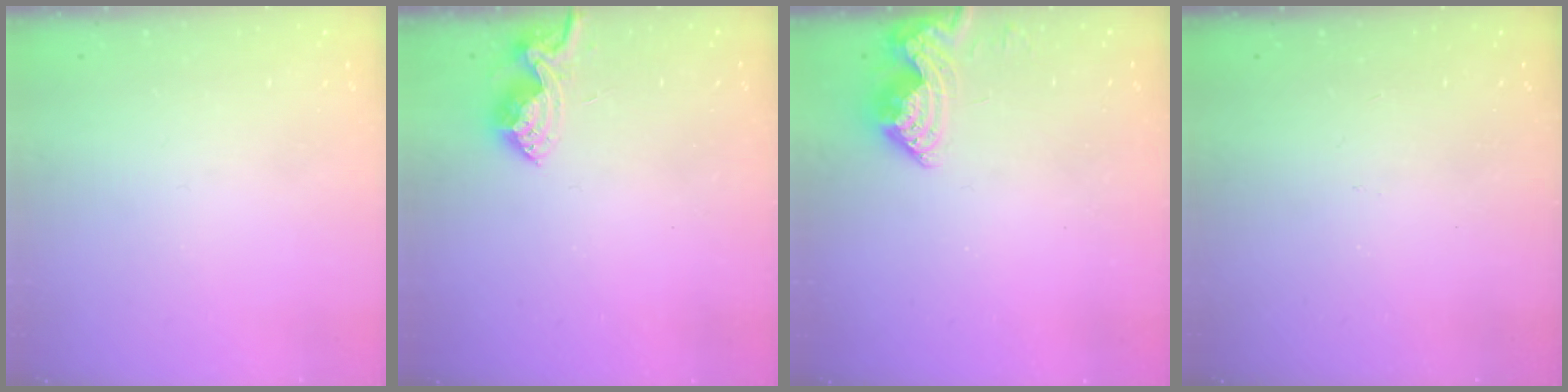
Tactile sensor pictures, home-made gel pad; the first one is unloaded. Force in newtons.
{"total": 8.7, "press": 8.7, "slide": 0.3}
{"total": 9.2, "press": 9.2, "slide": 0.4}
{"total": 3.8, "press": 3.8, "slide": 0.7}